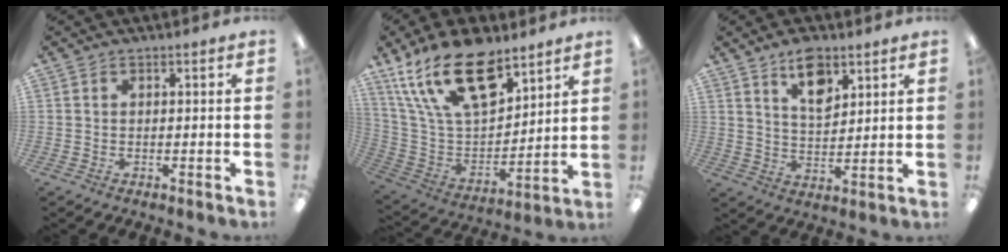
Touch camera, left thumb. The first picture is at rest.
{"total": 22.1, "force": [13.9, 10.1, 13.8], "torque": [-0.269, -0.072, 0.246]}
{"total": 9.0, "force": [5.8, 4.7, 5.1], "torque": [-0.068, -0.025, 0.098]}